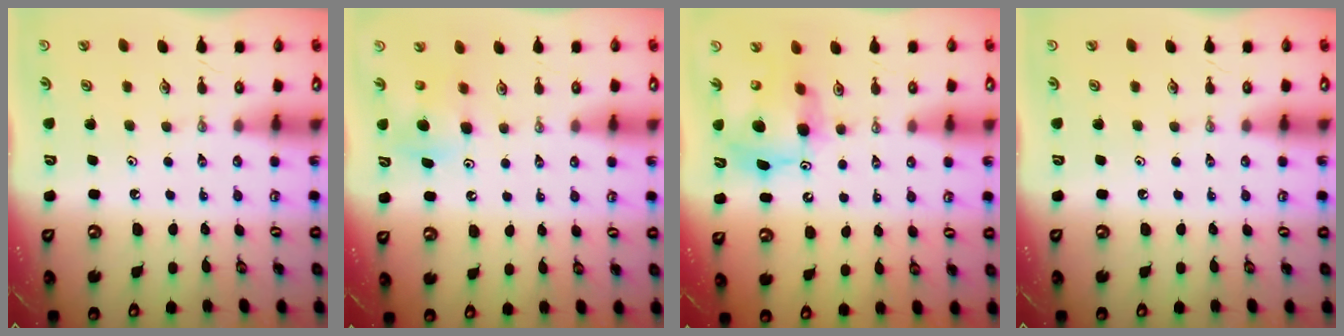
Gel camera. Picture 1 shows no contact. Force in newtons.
{"total": 7.1, "press": 7.1, "slide": 0.8}
{"total": 10.2, "press": 10.2, "slide": 1.1}
{"total": 0.0}